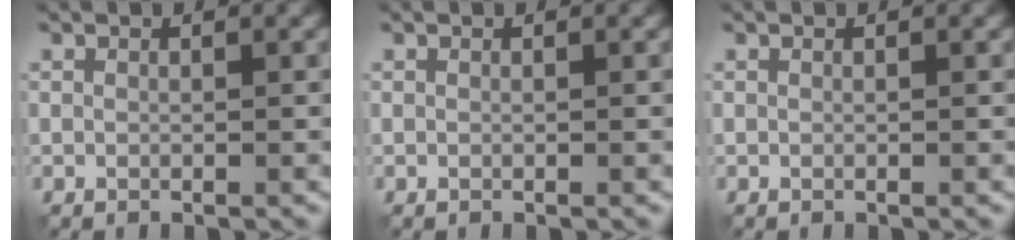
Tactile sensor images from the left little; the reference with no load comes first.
{"total": 0.0}
{"total": 0.0}